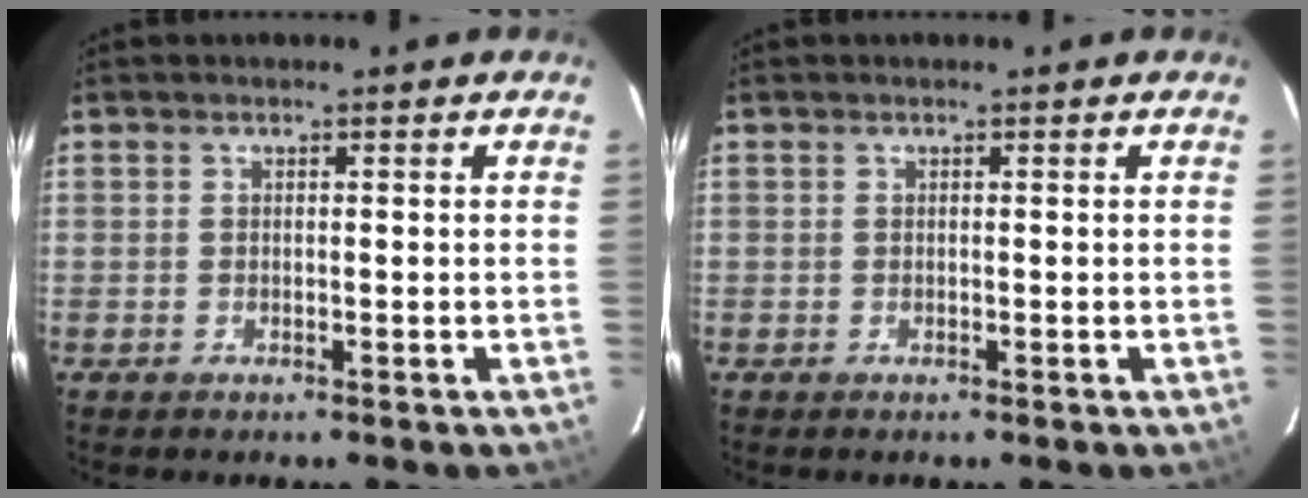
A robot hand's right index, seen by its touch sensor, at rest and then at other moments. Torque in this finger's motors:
{"motor_torque": [0.00, 0.00, 0.00, -0.01]}